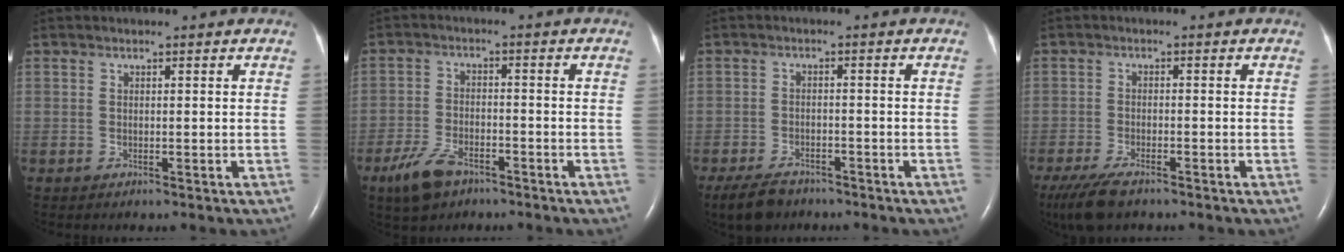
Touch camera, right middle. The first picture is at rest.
{"total": 6.1, "force": [-4.2, 2.8, 3.5], "torque": [-0.082, -0.005, -0.073]}
{"total": 5.6, "force": [-4.5, 2.5, 2.3], "torque": [-0.048, -0.008, -0.076]}
{"total": 7.4, "force": [-5.6, 2.2, 4.4], "torque": [-0.086, -0.017, -0.097]}